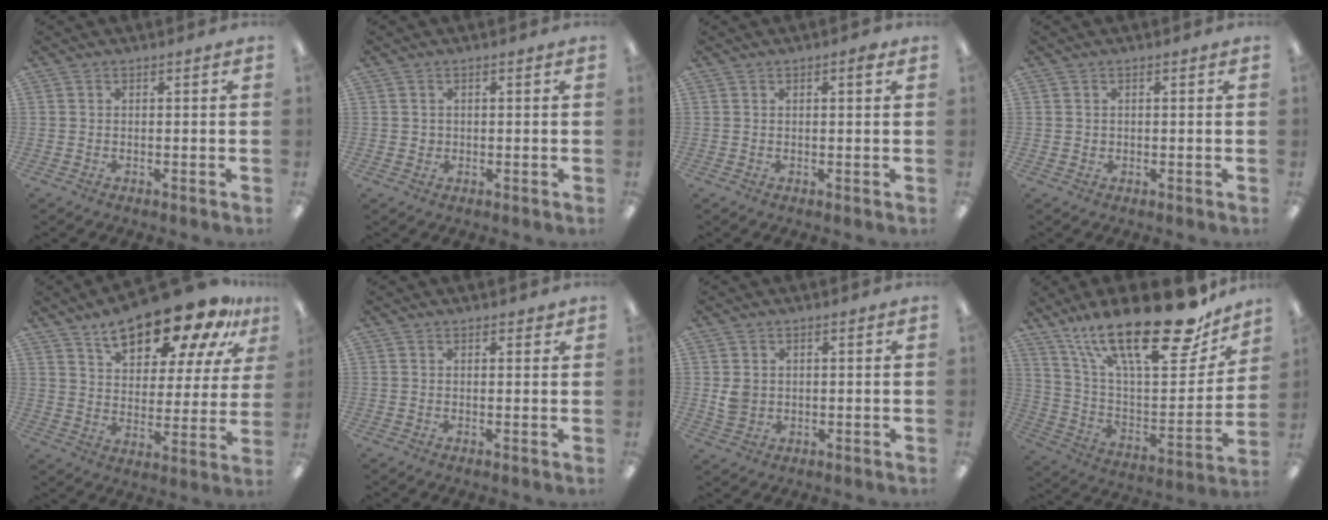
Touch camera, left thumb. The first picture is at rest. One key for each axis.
{"total": 1.1, "fx": 0.2, "fy": 1.1, "fz": 0.0, "tx": -0.002, "ty": 0.005, "tz": 0.002}
{"total": 1.5, "fx": 0.8, "fy": 0.4, "fz": 1.2, "tx": -0.017, "ty": 0.000, "tz": 0.012}
{"total": 0.8, "fx": 0.2, "fy": 0.8, "fz": -0.1, "tx": 0.000, "ty": 0.004, "tz": 0.003}
{"total": 18.5, "fx": 13.7, "fy": 7.5, "fz": 10.0, "tx": -0.158, "ty": -0.079, "tz": 0.232}
{"total": 1.2, "fx": 1.0, "fy": 0.6, "fz": 0.3, "tx": 0.002, "ty": -0.002, "tz": 0.016}
{"total": 3.7, "fx": 0.9, "fy": 3.3, "fz": 1.4, "tx": -0.013, "ty": -0.001, "tz": 0.015}
{"total": 27.8, "fx": 18.8, "fy": 9.3, "fz": 18.3, "tx": -0.286, "ty": -0.118, "tz": 0.319}